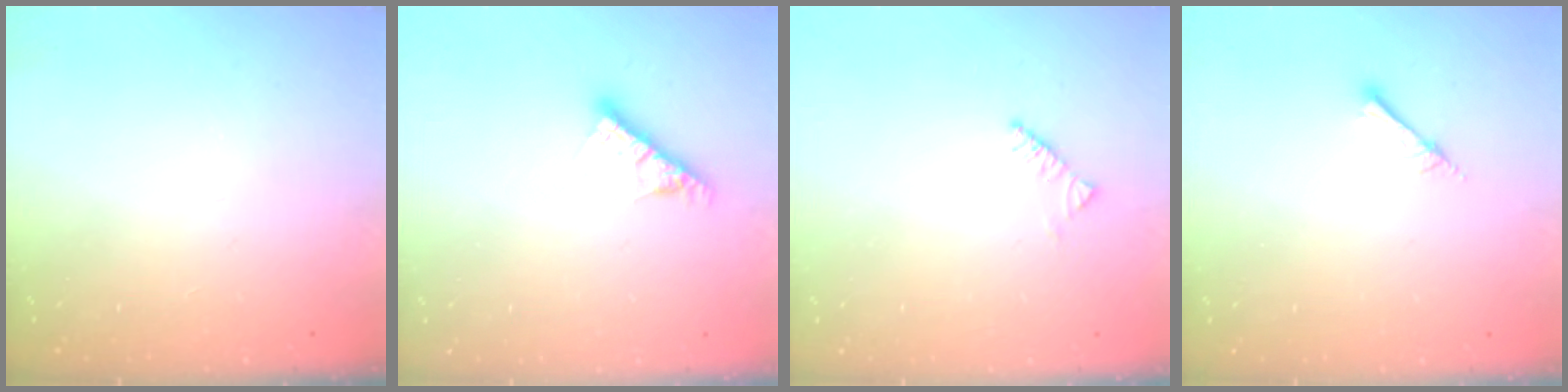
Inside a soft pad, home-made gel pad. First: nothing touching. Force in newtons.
{"total": 7.8, "press": 7.7, "slide": 0.8}
{"total": 2.9, "press": 2.9, "slide": 0.5}
{"total": 2.0, "press": 2.0, "slide": 0.2}